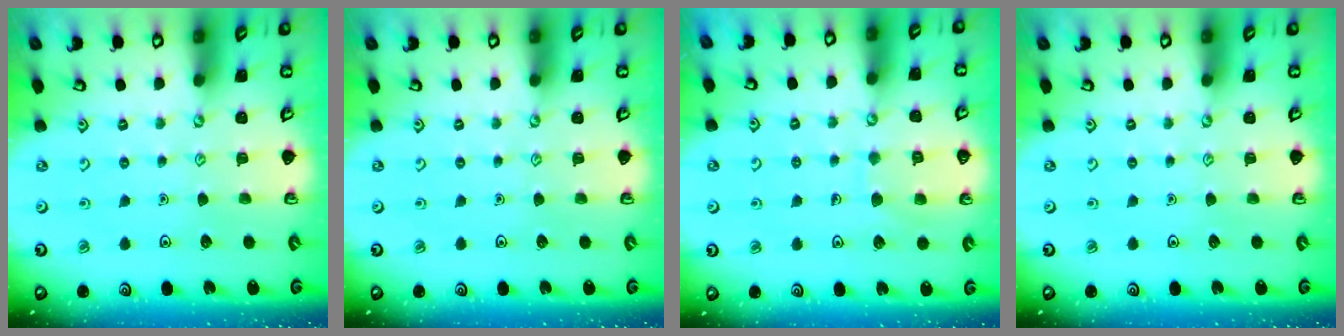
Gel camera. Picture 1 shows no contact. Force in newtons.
{"total": 0.0}
{"total": 7.0, "press": 7.0, "slide": 0.5}
{"total": 0.0}